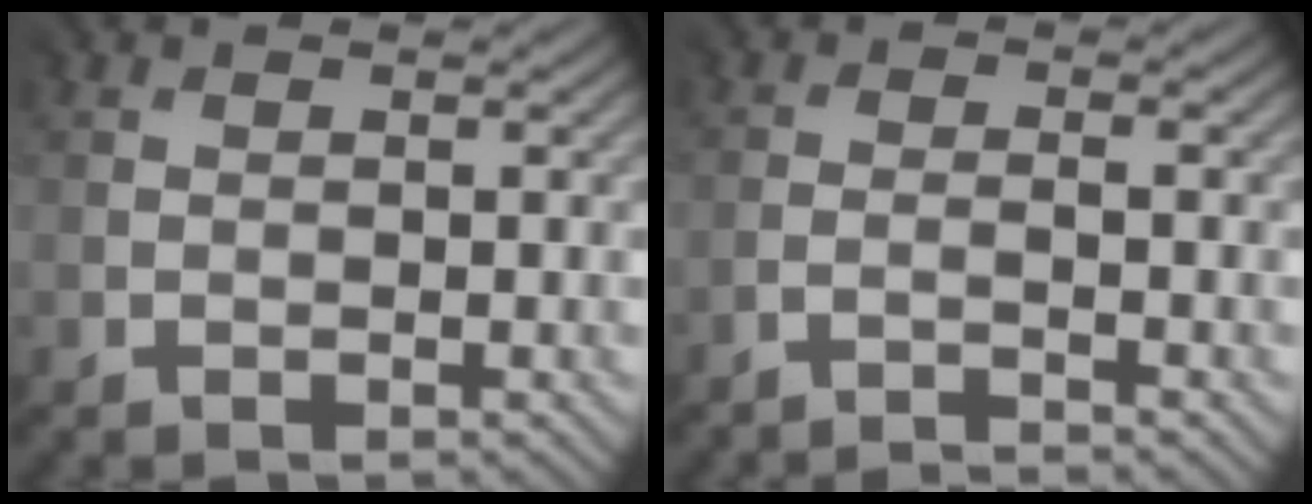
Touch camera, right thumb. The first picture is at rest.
{"total": 2.2, "force": [-2.0, -0.3, 0.7], "torque": [0.005, 0.008, -0.051]}